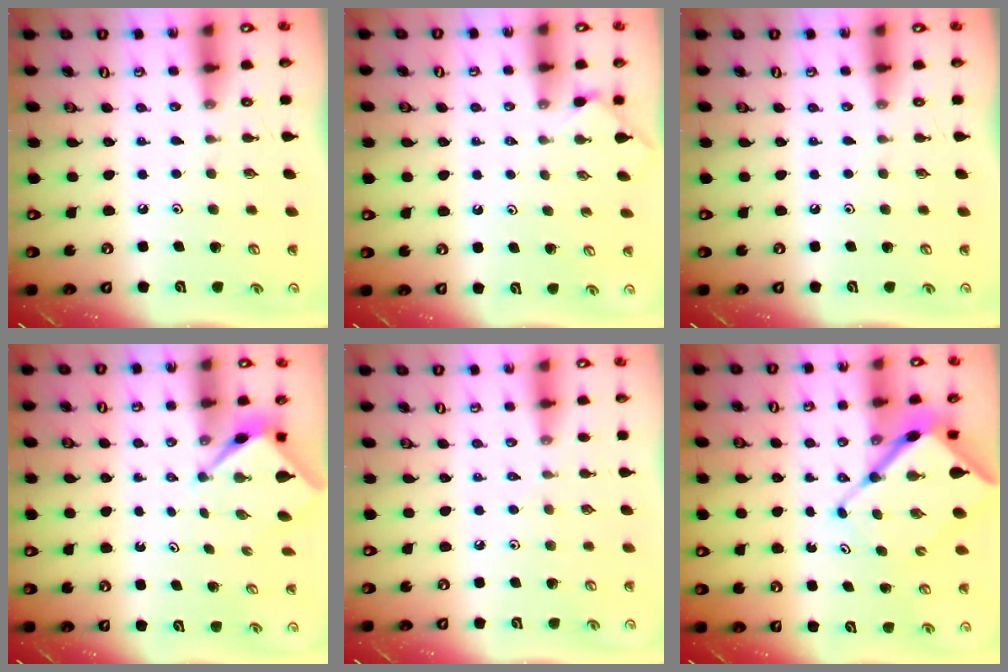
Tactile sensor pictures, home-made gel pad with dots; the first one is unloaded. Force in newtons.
{"total": 0.5, "press": 0.5, "slide": 0.2}
{"total": 0.0}
{"total": 2.7, "press": 2.7, "slide": 0.0}
{"total": 2.6, "press": 2.6, "slide": 0.5}
{"total": 11.4, "press": 11.4, "slide": 1.2}